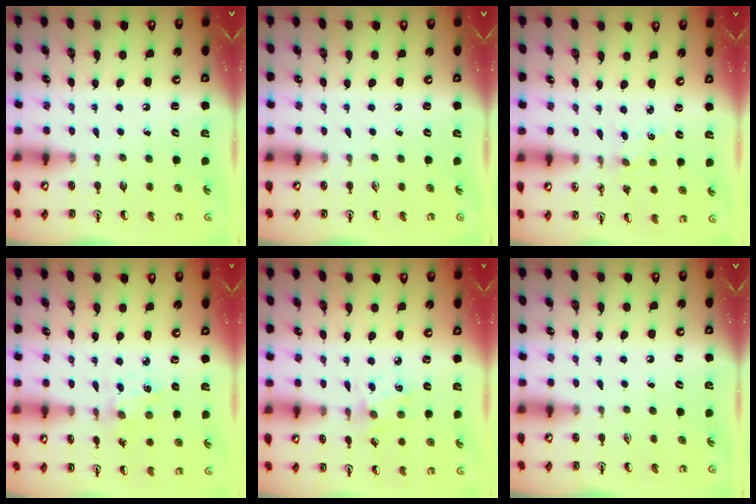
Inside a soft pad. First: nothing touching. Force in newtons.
{"total": 0.0}
{"total": 0.0}
{"total": 1.4, "press": 1.4, "slide": 0.3}
{"total": 2.8, "press": 2.8, "slide": 0.5}
{"total": 0.0}